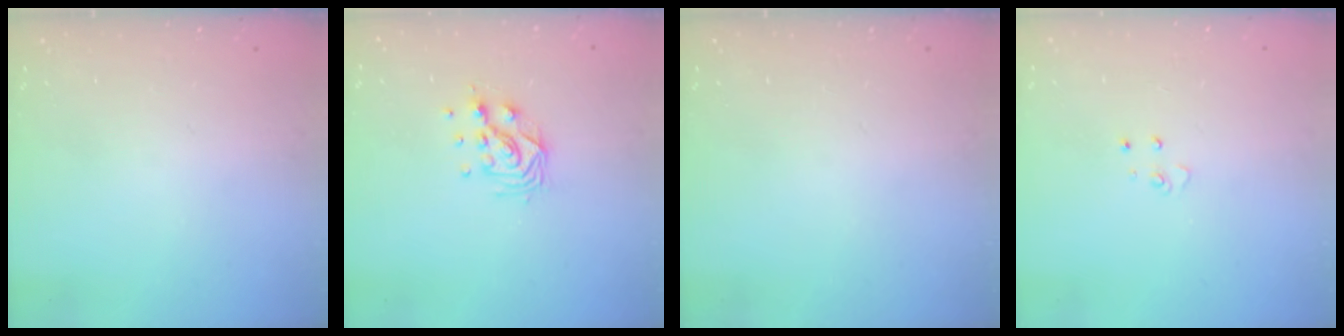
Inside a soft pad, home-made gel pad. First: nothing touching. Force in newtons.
{"total": 9.6, "press": 9.5, "slide": 0.8}
{"total": 0.0}
{"total": 3.4, "press": 3.4, "slide": 0.3}